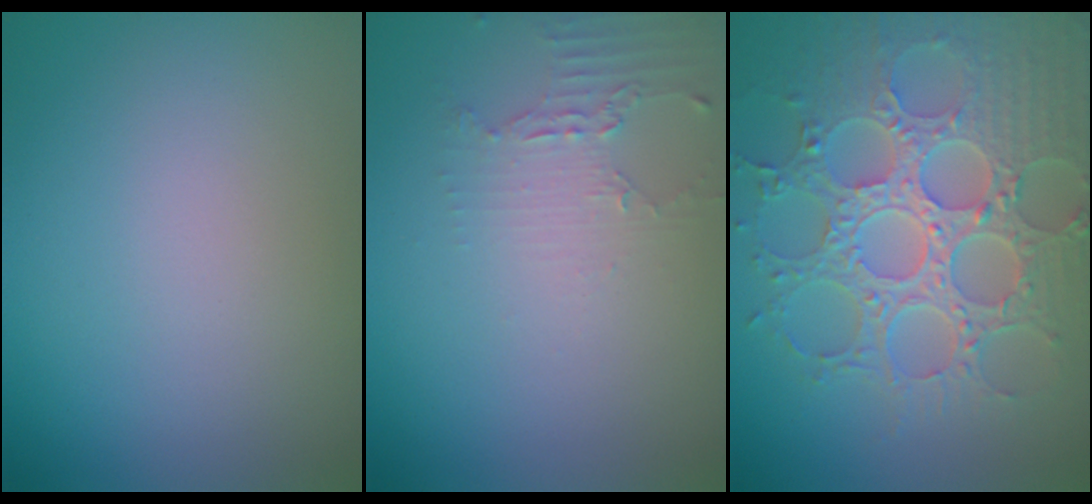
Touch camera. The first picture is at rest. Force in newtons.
{"total": 2.2, "press": 1.6, "slide": 1.5}
{"total": 8.7, "press": 6.5, "slide": 5.8}